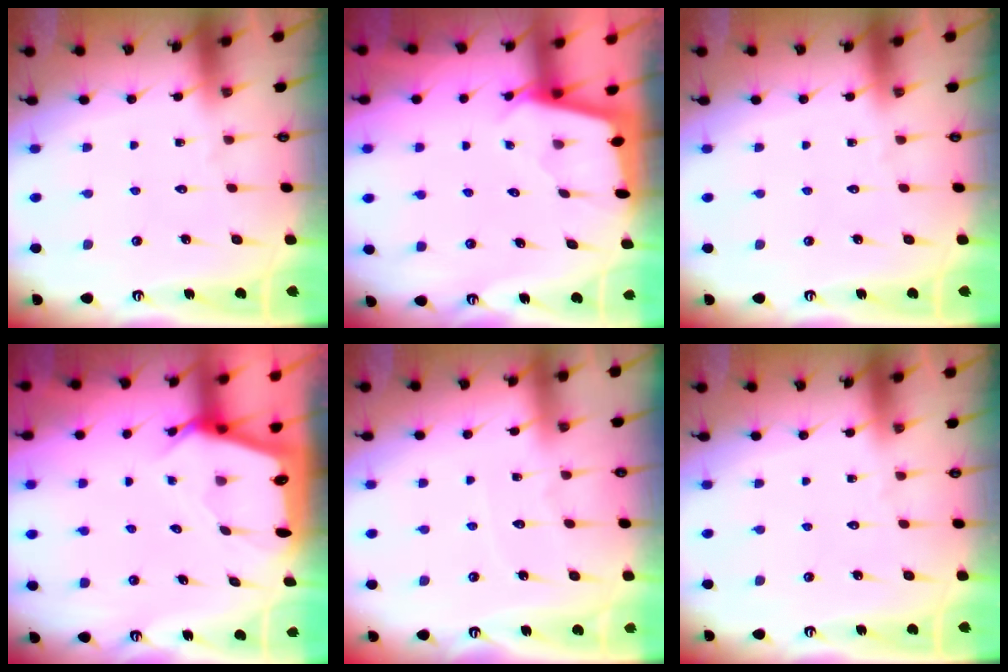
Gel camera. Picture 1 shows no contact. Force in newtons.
{"total": 1.8, "press": 1.8, "slide": 0.2}
{"total": 0.0}
{"total": 2.9, "press": 2.9, "slide": 0.2}
{"total": 2.6, "press": 2.6, "slide": 0.4}
{"total": 0.0}